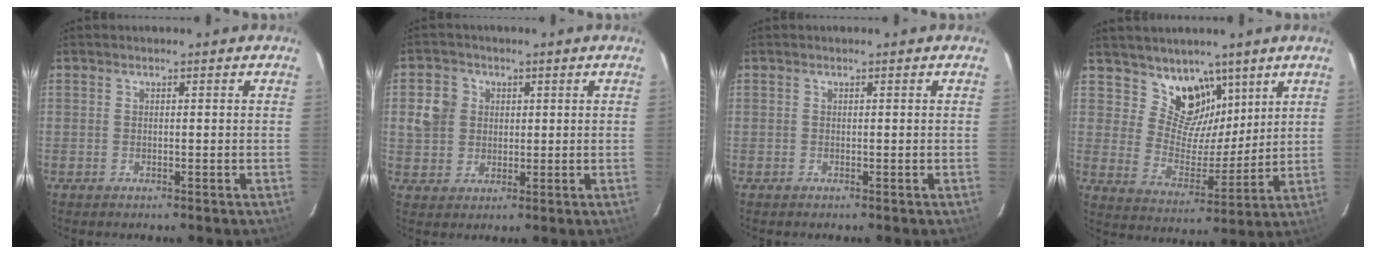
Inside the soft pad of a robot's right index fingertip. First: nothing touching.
{"total": 6.2, "force": [0.6, 5.5, 3.0], "torque": [-0.062, 0.018, 0.011]}
{"total": 0.0}
{"total": 10.8, "force": [7.3, 7.2, 3.5], "torque": [-0.052, -0.011, 0.136]}